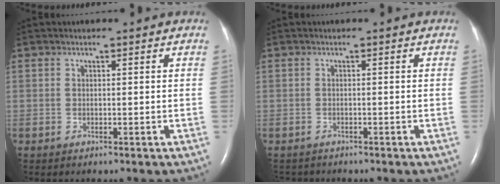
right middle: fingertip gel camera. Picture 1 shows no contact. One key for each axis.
{"total": 2.9, "fx": -2.7, "fy": 1.0, "fz": 0.2, "tx": -0.004, "ty": -0.007, "tz": -0.039}